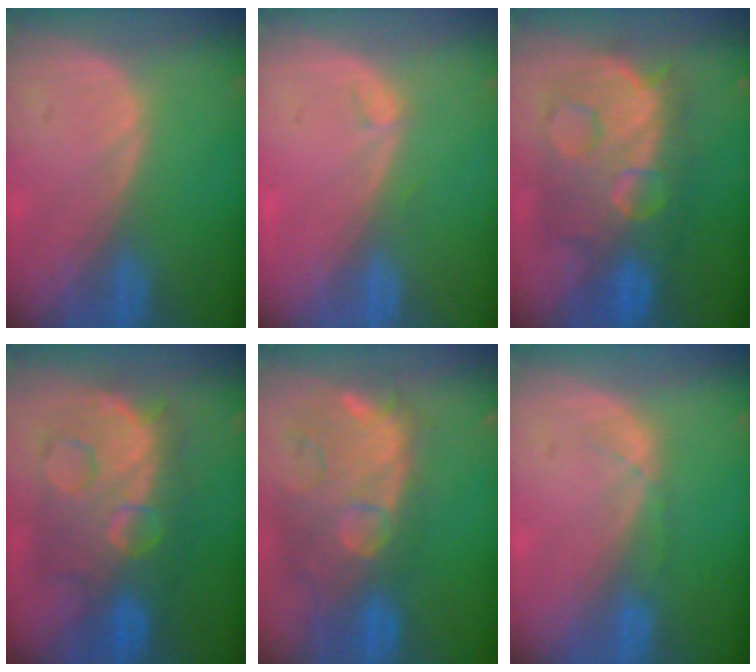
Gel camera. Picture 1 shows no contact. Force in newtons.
{"total": 1.0, "press": 0.9, "slide": 0.3}
{"total": 12.1, "press": 12.0, "slide": 1.2}
{"total": 12.3, "press": 12.3, "slide": 1.3}
{"total": 12.6, "press": 11.3, "slide": 5.7}
{"total": 1.4, "press": 1.3, "slide": 0.3}